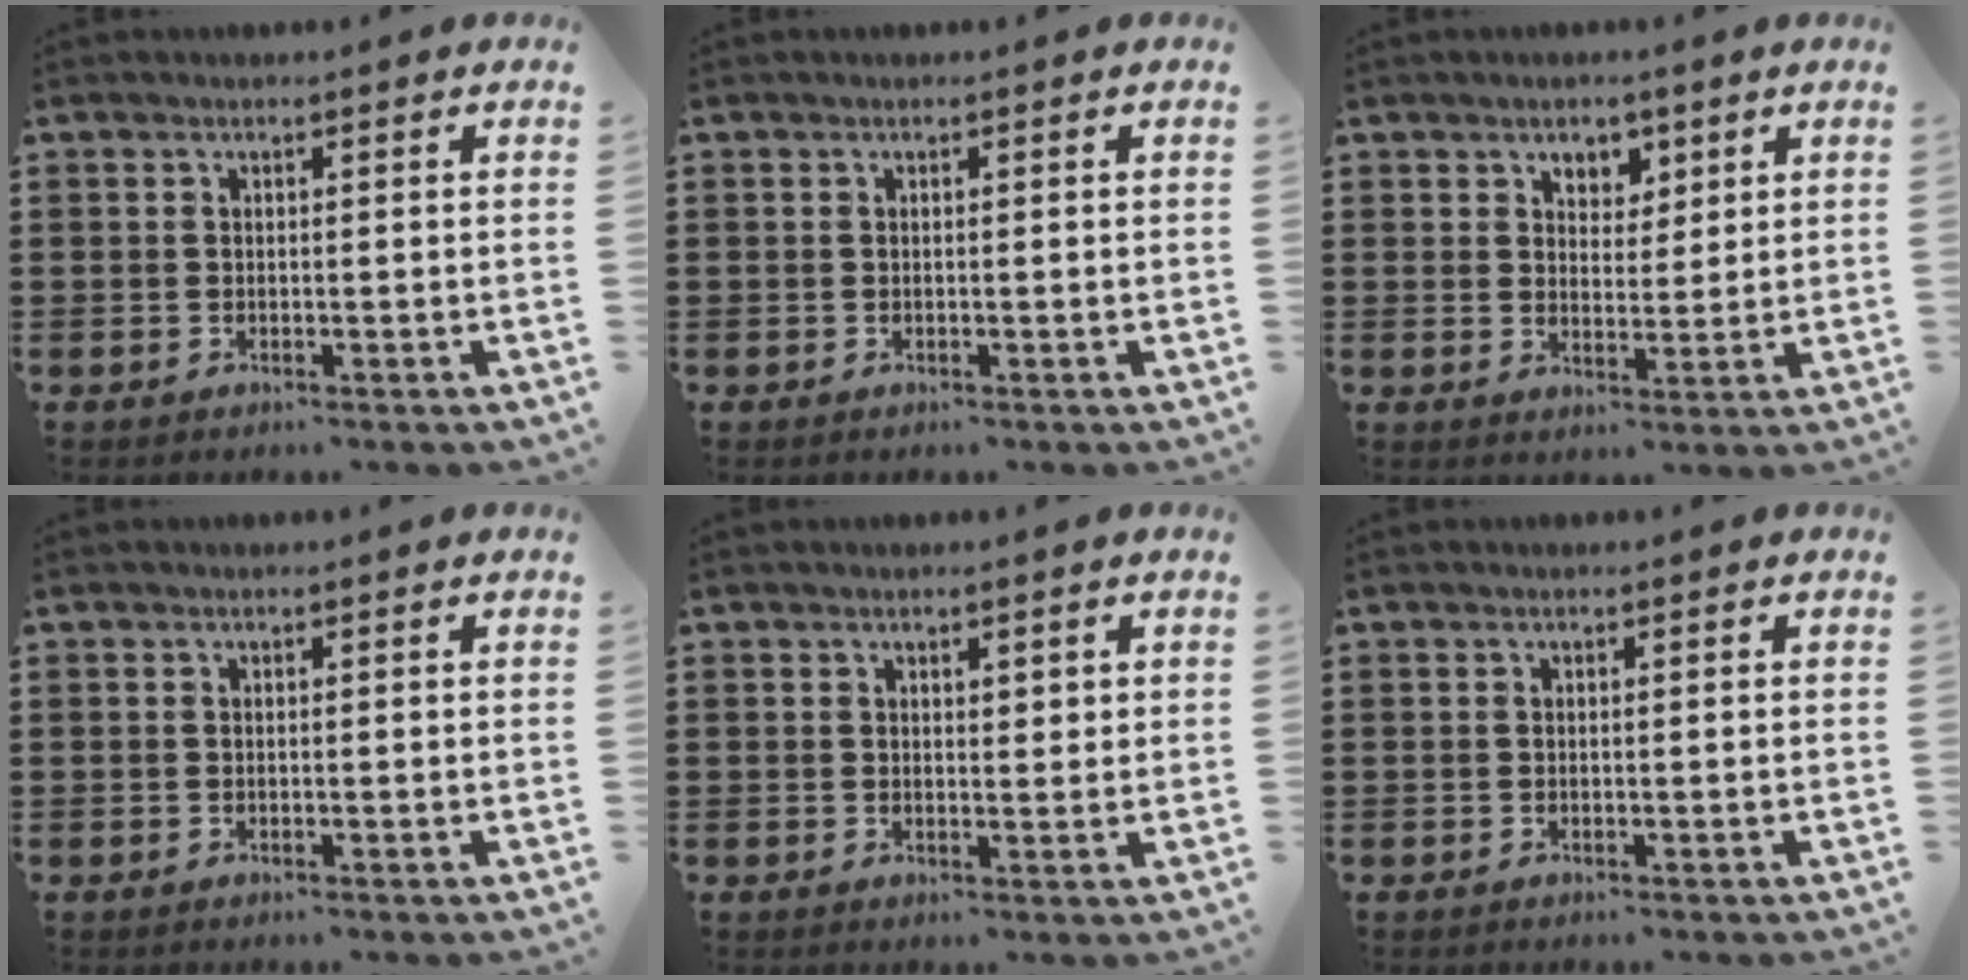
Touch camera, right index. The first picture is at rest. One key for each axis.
{"total": 0.0}
{"total": 3.4, "fx": 2.4, "fy": 2.4, "fz": 0.6, "tx": -0.018, "ty": 0.009, "tz": 0.041}
{"total": 0.0}
{"total": 1.2, "fx": 1.0, "fy": 0.6, "fz": 0.5, "tx": -0.009, "ty": 0.004, "tz": 0.018}
{"total": 0.0}